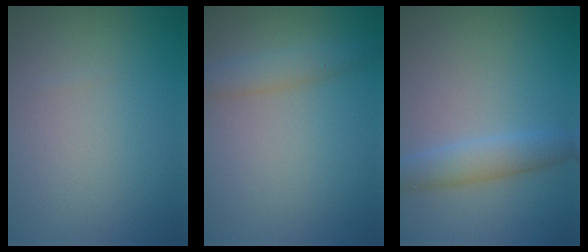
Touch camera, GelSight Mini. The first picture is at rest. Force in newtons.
{"total": 2.2, "press": 2.2, "slide": 0.1}
{"total": 2.9, "press": 2.9, "slide": 0.1}